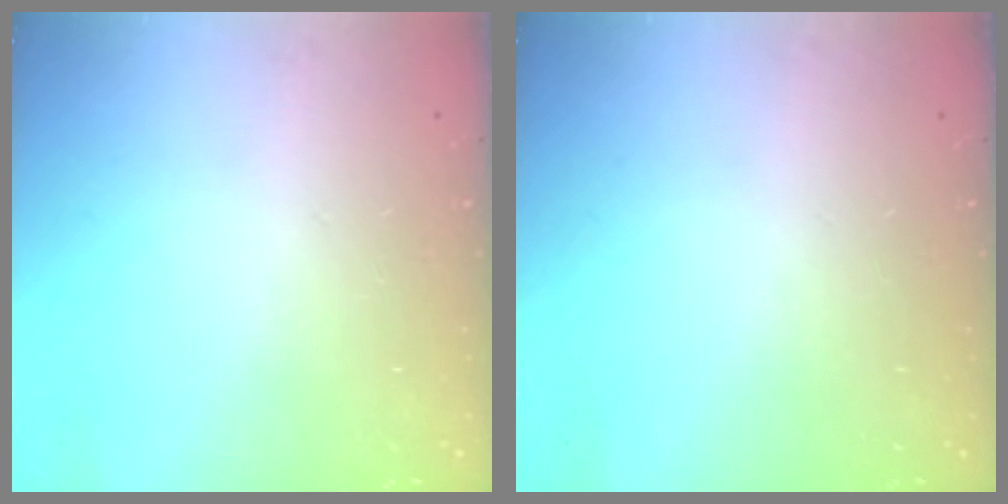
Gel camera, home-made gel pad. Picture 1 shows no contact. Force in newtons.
{"total": 0.0}